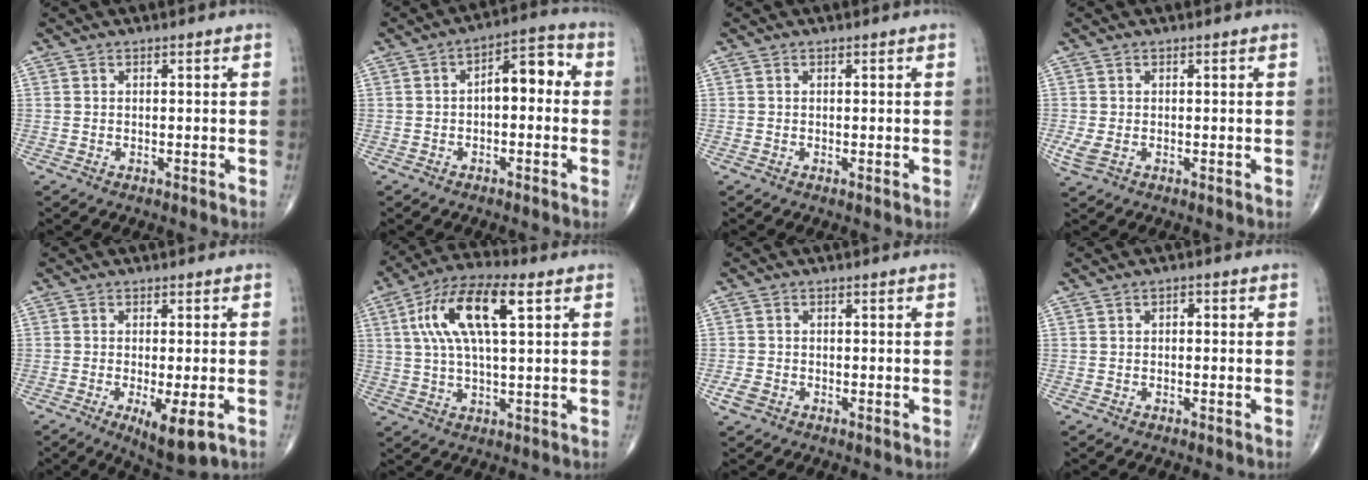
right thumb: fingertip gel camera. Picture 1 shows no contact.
{"total": 7.6, "force": [-0.1, 4.0, 6.4], "torque": [-0.070, 0.032, -0.011]}
{"total": 0.0}
{"total": 2.4, "force": [-0.4, 1.4, 1.9], "torque": [-0.053, 0.001, -0.003]}
{"total": 7.3, "force": [-2.6, 1.8, 6.5], "torque": [-0.105, -0.019, -0.036]}
{"total": 14.4, "force": [4.4, 5.2, 12.7], "torque": [-0.249, 0.018, 0.076]}
{"total": 2.0, "force": [-1.0, 1.4, 1.1], "torque": [-0.025, 0.003, -0.019]}
{"total": 1.1, "force": [0.1, 0.7, 0.9], "torque": [-0.005, 0.004, -0.004]}